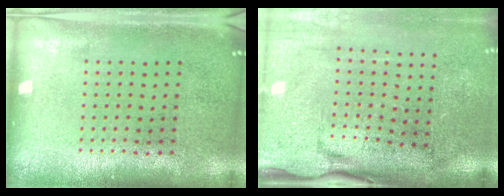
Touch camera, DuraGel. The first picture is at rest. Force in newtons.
{"total": 4.4, "press": 3.6, "slide": 2.5}